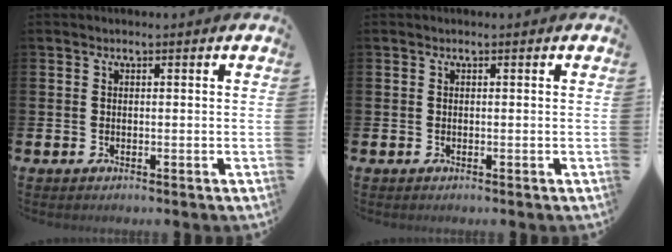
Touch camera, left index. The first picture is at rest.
{"total": 0.0}